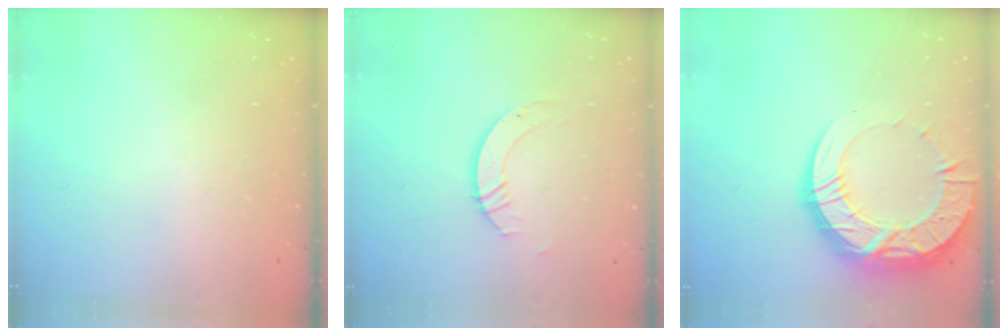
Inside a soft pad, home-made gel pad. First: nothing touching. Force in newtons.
{"total": 4.4, "press": 4.4, "slide": 0.0}
{"total": 20.3, "press": 20.2, "slide": 1.7}